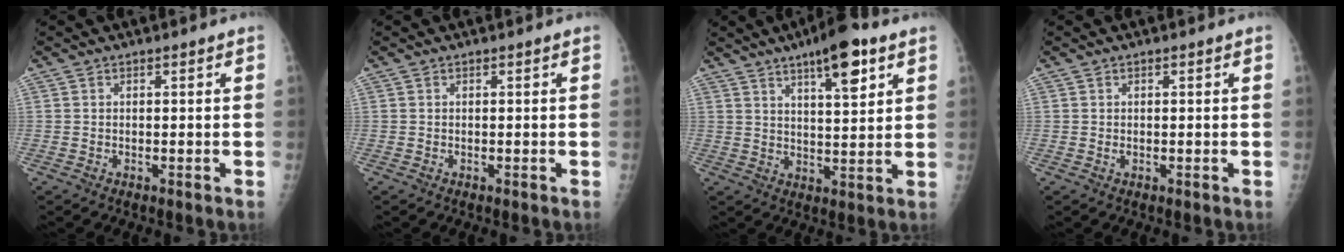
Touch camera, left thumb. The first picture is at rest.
{"total": 0.0}
{"total": 10.8, "force": [6.1, 3.0, 8.4], "torque": [-0.112, -0.028, 0.091]}
{"total": 0.6, "force": [0.1, 0.4, 0.5], "torque": [-0.006, -0.001, 0.004]}